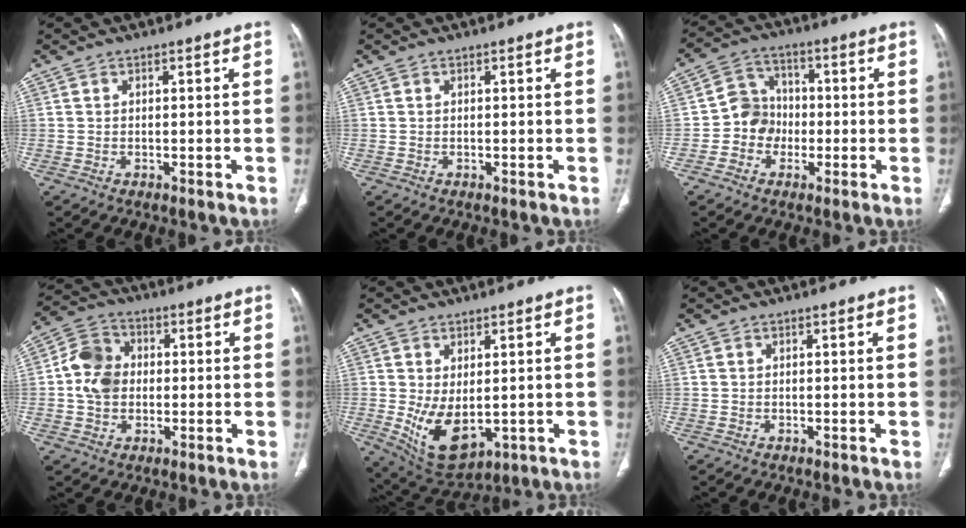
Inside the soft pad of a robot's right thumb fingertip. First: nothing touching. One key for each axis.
{"total": 0.0}
{"total": 7.3, "fx": -1.7, "fy": 6.7, "fz": 2.4, "tx": -0.006, "ty": 0.025, "tz": -0.041}
{"total": 9.1, "fx": 0.0, "fy": 7.4, "fz": 5.3, "tx": -0.084, "ty": 0.018, "tz": -0.009}
{"total": 9.6, "fx": -1.0, "fy": 5.3, "fz": 7.9, "tx": -0.129, "ty": -0.014, "tz": 0.011}
{"total": 0.0}